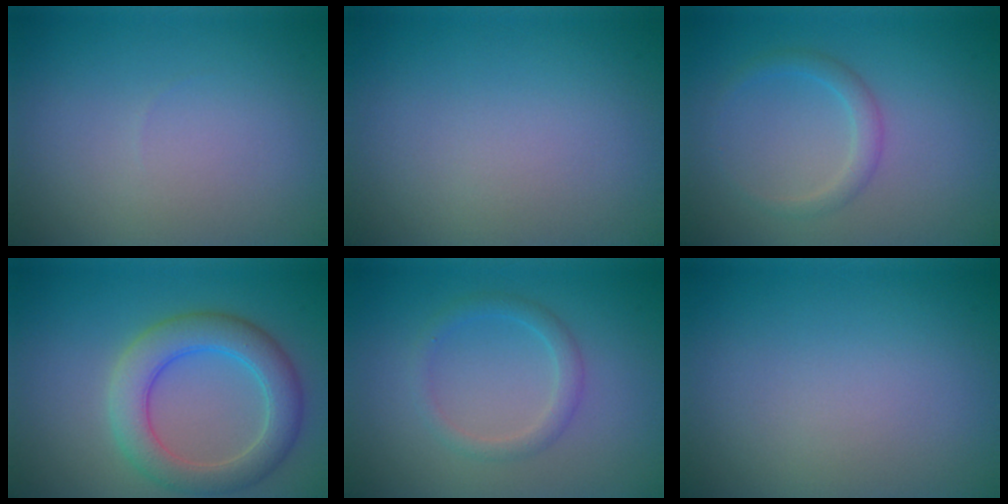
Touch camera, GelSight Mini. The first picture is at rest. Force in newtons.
{"total": 0.0}
{"total": 1.7, "press": 1.7, "slide": 0.1}
{"total": 5.4, "press": 5.4, "slide": 0.1}
{"total": 1.9, "press": 1.9, "slide": 0.1}
{"total": 0.0}